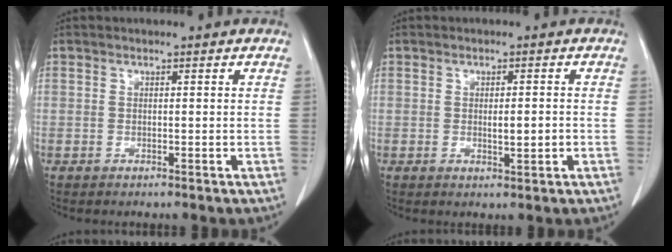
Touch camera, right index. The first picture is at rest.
{"total": 2.6, "force": [-0.3, 0.6, 2.5], "torque": [-0.044, -0.003, -0.001]}